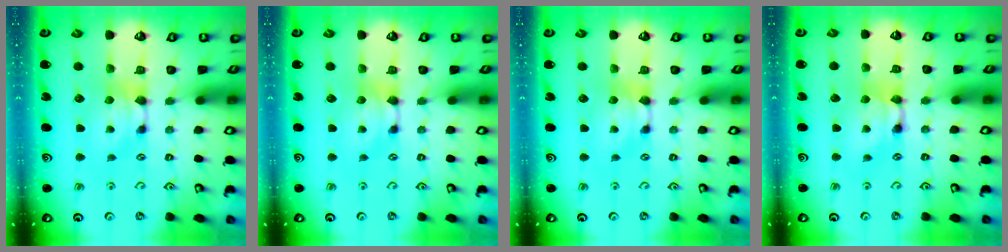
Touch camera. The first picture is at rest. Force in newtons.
{"total": 0.0}
{"total": 0.0}
{"total": 2.0, "press": 2.0, "slide": 0.1}